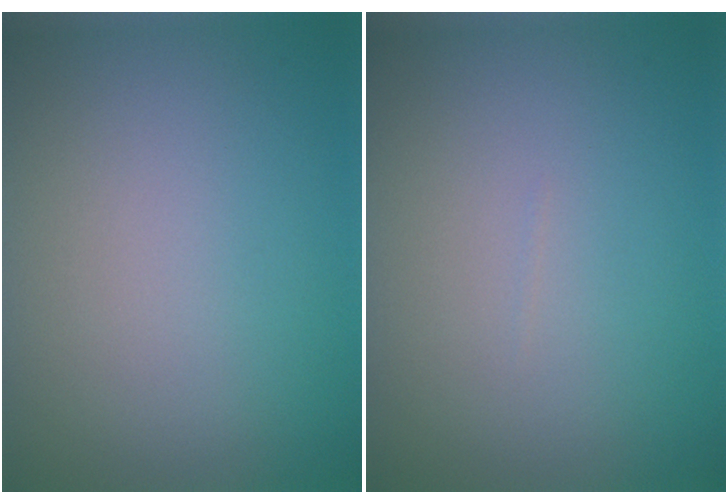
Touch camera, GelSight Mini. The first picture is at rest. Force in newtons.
{"total": 0.0}